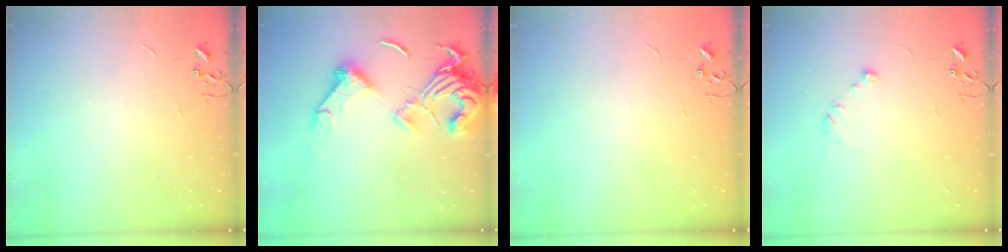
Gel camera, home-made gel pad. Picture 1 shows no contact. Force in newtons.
{"total": 18.0, "press": 18.0, "slide": 1.0}
{"total": 0.0}
{"total": 7.4, "press": 7.4, "slide": 0.9}